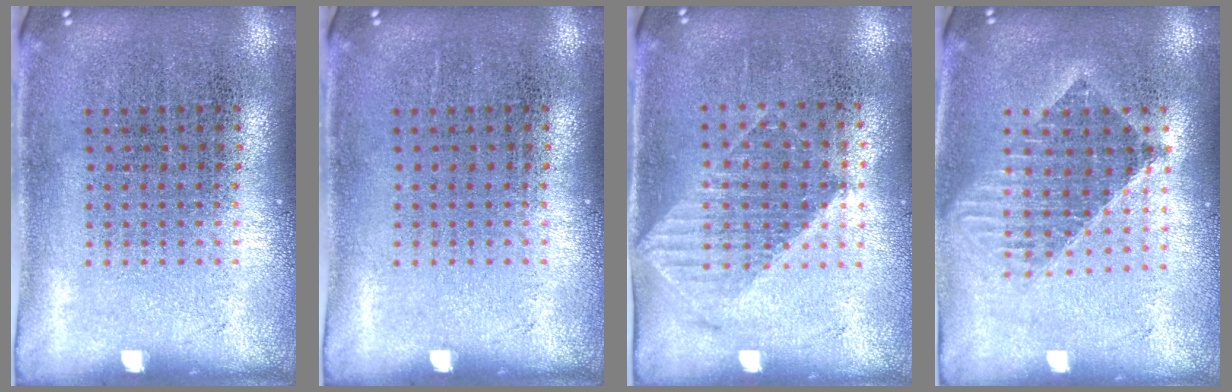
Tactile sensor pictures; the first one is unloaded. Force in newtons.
{"total": 0.0}
{"total": 1.2, "press": 1.1, "slide": 0.3}
{"total": 1.6, "press": 1.4, "slide": 0.9}